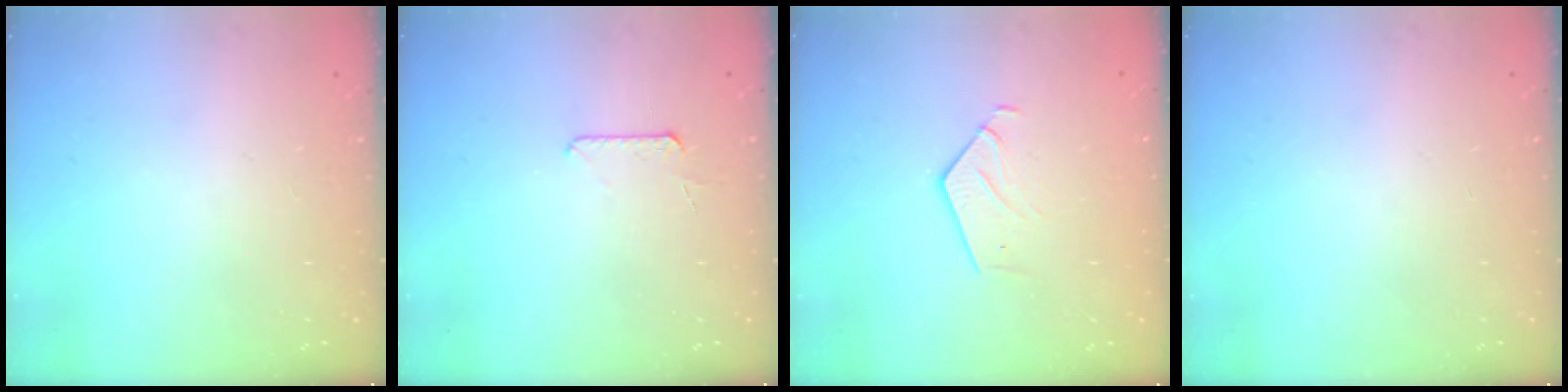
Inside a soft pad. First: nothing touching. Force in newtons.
{"total": 5.9, "press": 5.8, "slide": 0.6}
{"total": 3.6, "press": 3.6, "slide": 0.3}
{"total": 0.0}